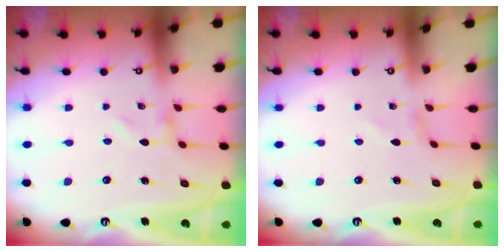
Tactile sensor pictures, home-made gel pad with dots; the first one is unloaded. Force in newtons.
{"total": 1.3, "press": 1.3, "slide": 0.1}